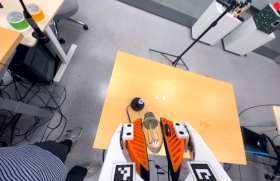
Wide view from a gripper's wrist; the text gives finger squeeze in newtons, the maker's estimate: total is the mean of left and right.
{"total": 21.9, "left": 24.4, "right": 19.3}